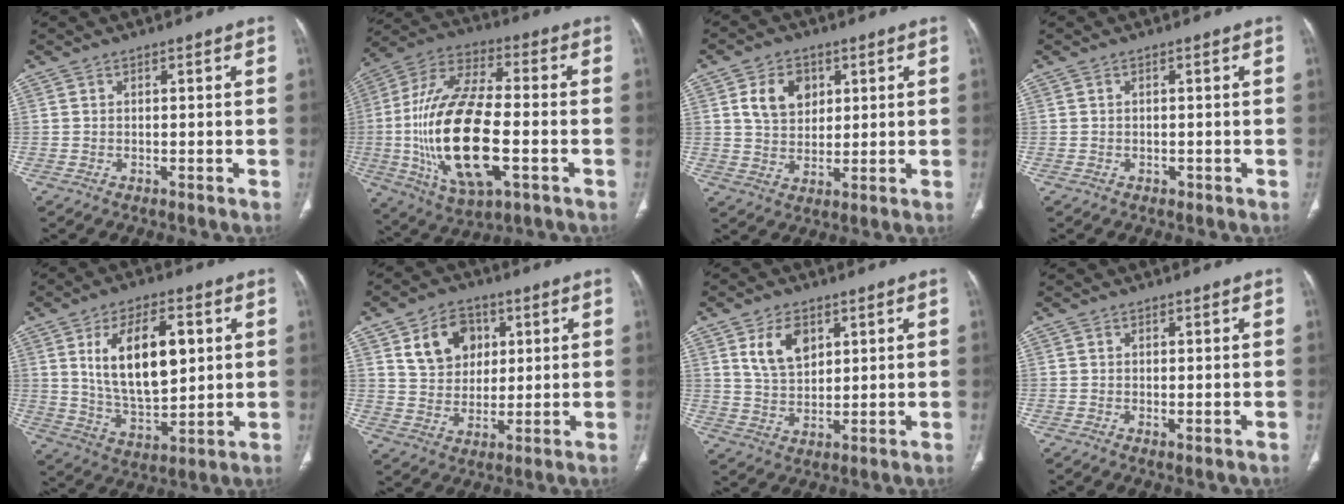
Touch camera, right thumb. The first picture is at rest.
{"total": 23.9, "force": [-4.3, 10.1, 21.2], "torque": [-0.433, 0.014, -0.066]}
{"total": 8.2, "force": [2.9, 6.1, 4.8], "torque": [-0.055, -0.012, 0.055]}
{"total": 0.6, "force": [-0.2, 0.5, 0.2], "torque": [-0.004, 0.001, -0.002]}
{"total": 16.3, "force": [4.2, 8.0, 13.5], "torque": [-0.211, -0.016, 0.086]}
{"total": 10.8, "force": [4.1, 8.3, 5.6], "torque": [-0.057, -0.013, 0.078]}
{"total": 8.1, "force": [3.6, 5.0, 5.2], "torque": [-0.078, -0.019, 0.075]}
{"total": 1.0, "force": [-0.1, 0.4, 0.9], "torque": [-0.022, -0.007, 0.001]}